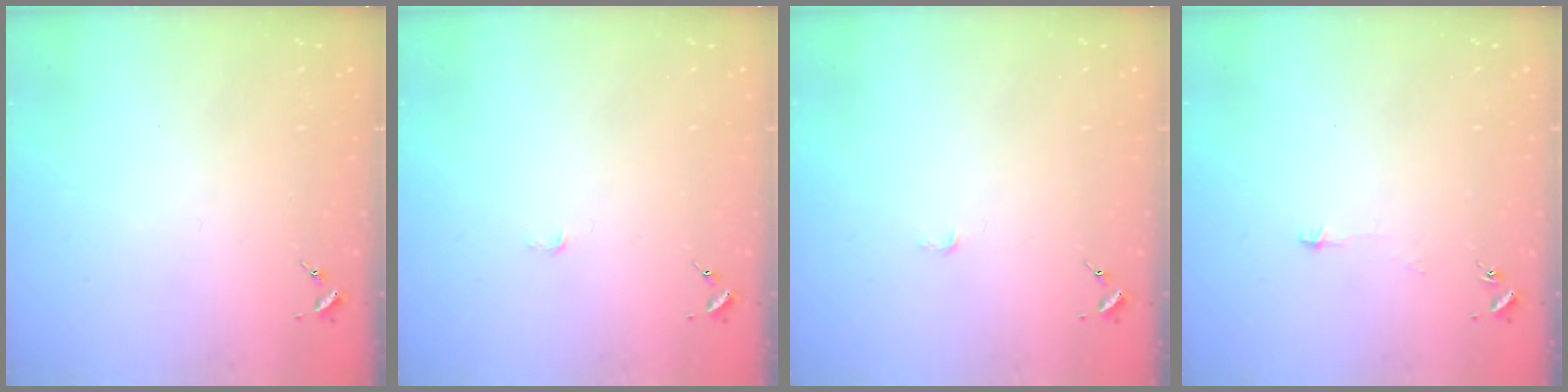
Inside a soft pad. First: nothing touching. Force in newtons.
{"total": 2.3, "press": 2.3, "slide": 0.3}
{"total": 2.3, "press": 2.3, "slide": 0.3}
{"total": 3.6, "press": 3.6, "slide": 0.3}